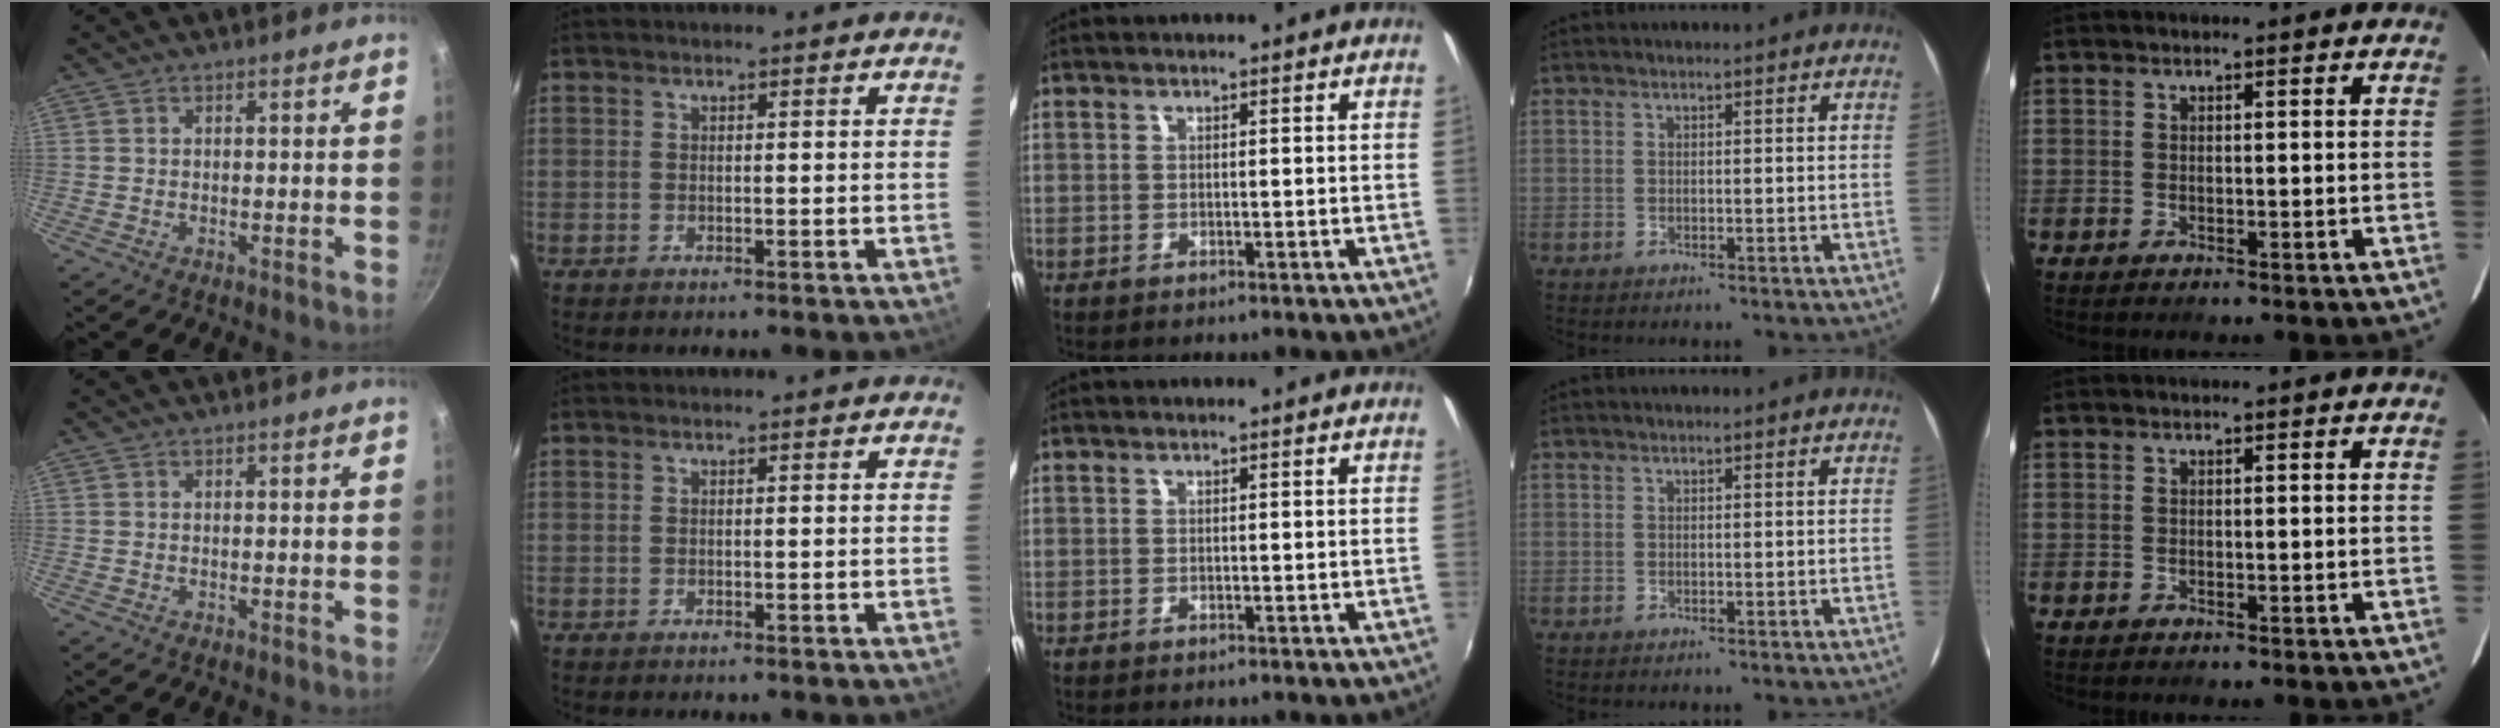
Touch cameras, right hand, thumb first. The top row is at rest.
{}